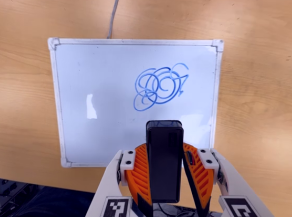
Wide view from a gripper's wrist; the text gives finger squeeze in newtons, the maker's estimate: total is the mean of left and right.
{"total": 5.5, "left": 4.8, "right": 6.3}